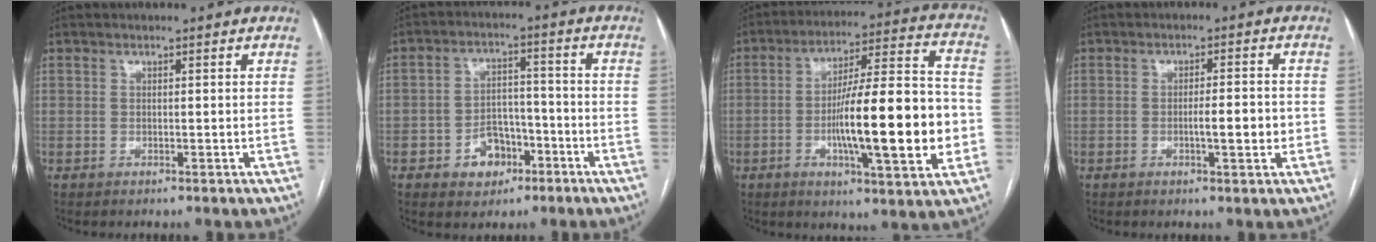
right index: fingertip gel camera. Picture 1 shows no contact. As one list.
[{"total": 6.7, "force": [-3.3, 4.7, 3.5], "torque": [-0.060, 0.021, -0.046]}, {"total": 20.1, "force": [-3.8, 3.0, 19.5], "torque": [-0.296, 0.013, -0.054]}, {"total": 4.6, "force": [-0.9, 0.7, 4.5], "torque": [-0.072, -0.001, -0.010]}]